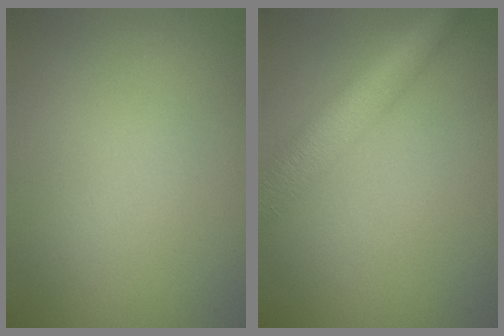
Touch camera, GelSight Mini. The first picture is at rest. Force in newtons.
{"total": 6.6, "press": 6.6, "slide": 0.3}